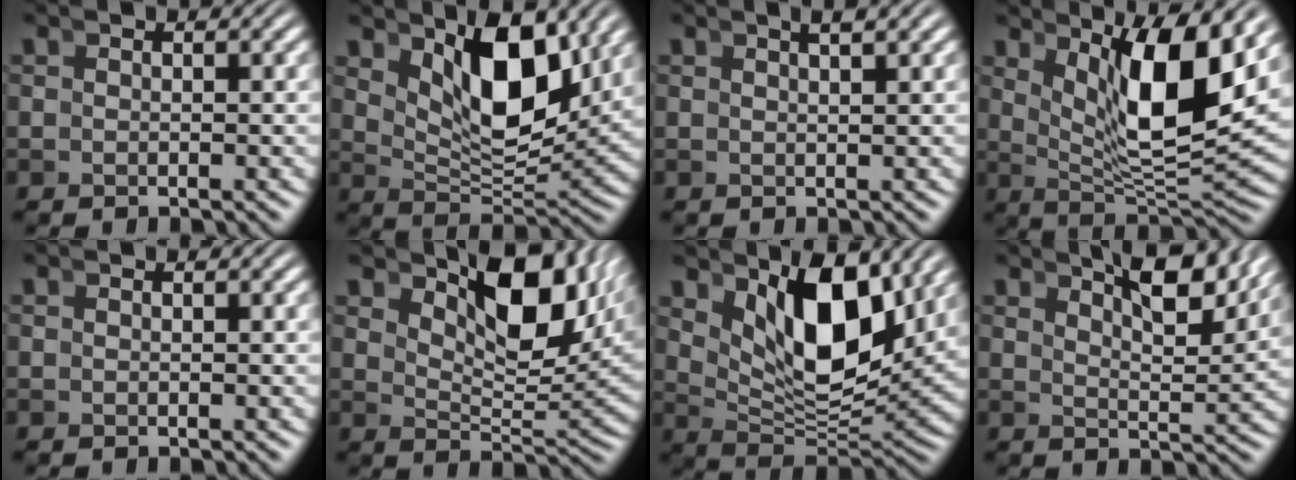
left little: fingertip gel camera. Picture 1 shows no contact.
{"total": 7.2, "force": [3.2, 2.3, 6.1], "torque": [-0.093, -0.010, 0.055]}
{"total": 2.0, "force": [1.3, -1.0, 1.1], "torque": [-0.001, 0.010, 0.023]}
{"total": 8.8, "force": [2.9, 2.3, 8.0], "torque": [-0.119, -0.007, 0.051]}
{"total": 0.0}
{"total": 8.3, "force": [4.5, 2.5, 6.5], "torque": [-0.078, 0.006, 0.068]}
{"total": 8.1, "force": [3.2, 3.0, 6.8], "torque": [-0.102, -0.009, 0.056]}
{"total": 6.1, "force": [4.8, 0.0, 3.8], "torque": [-0.049, 0.001, 0.074]}